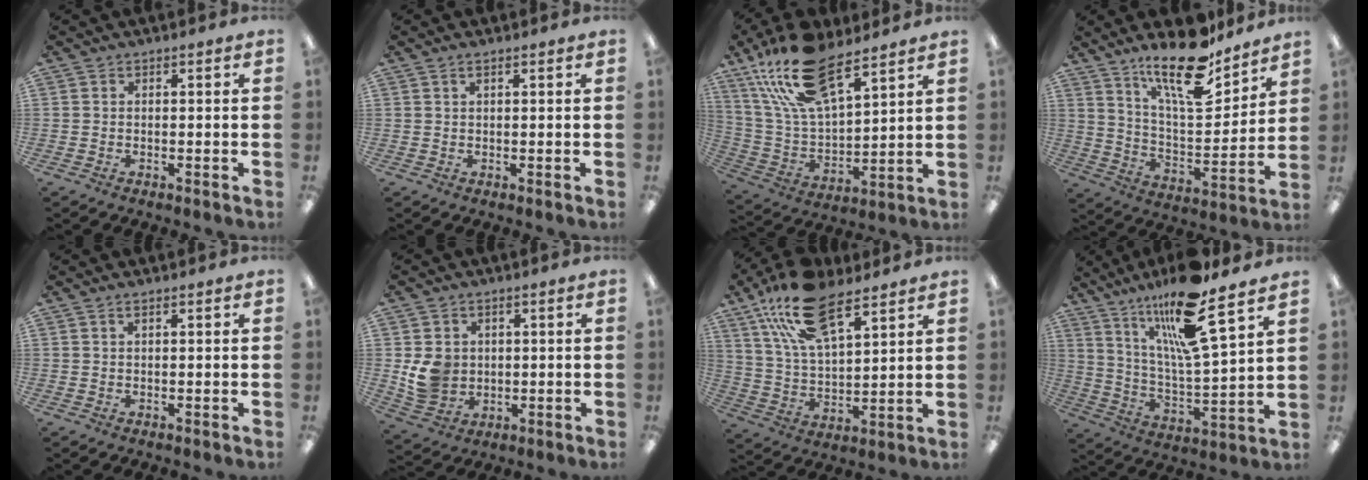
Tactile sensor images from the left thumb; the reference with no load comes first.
{"total": 1.2, "force": [0.7, 0.3, 1.0], "torque": [-0.020, 0.003, 0.011]}
{"total": 21.6, "force": [14.7, 8.7, 13.3], "torque": [-0.275, -0.069, 0.259]}
{"total": 18.4, "force": [13.8, 6.0, 10.7], "torque": [-0.179, -0.085, 0.230]}
{"total": 1.1, "force": [0.6, 0.3, 0.8], "torque": [-0.018, 0.002, 0.010]}
{"total": 7.1, "force": [0.8, 6.3, 3.0], "torque": [-0.055, 0.007, 0.017]}
{"total": 19.4, "force": [12.2, 8.8, 12.3], "torque": [-0.242, -0.039, 0.214]}
{"total": 18.4, "force": [13.7, 2.5, 12.1], "torque": [-0.226, -0.076, 0.224]}